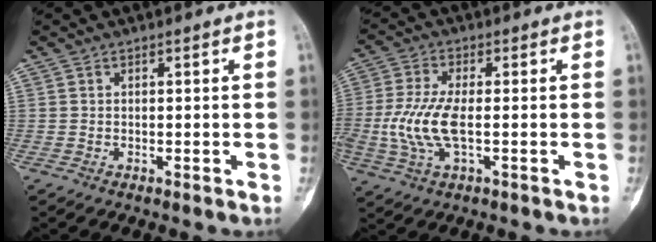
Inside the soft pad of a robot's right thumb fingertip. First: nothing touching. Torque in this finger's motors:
{"motor_torque": [2.08, 2.08, 1.51, -0.14, 0.33]}